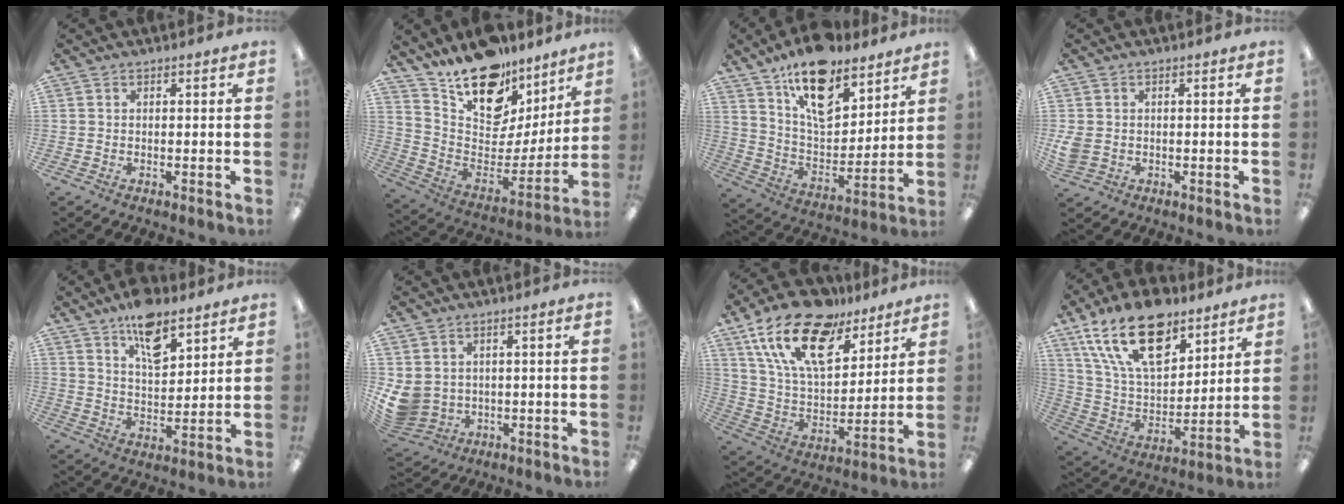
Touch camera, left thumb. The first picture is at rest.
{"total": 19.4, "force": [14.3, 10.1, 8.2], "torque": [-0.138, -0.105, 0.258]}
{"total": 17.6, "force": [12.0, 8.9, 9.4], "torque": [-0.153, -0.069, 0.211]}
{"total": 3.5, "force": [0.0, 3.0, 1.8], "torque": [-0.038, 0.004, 0.000]}
{"total": 11.3, "force": [7.9, 5.2, 6.2], "torque": [-0.095, -0.038, 0.139]}
{"total": 6.5, "force": [1.0, 6.0, 2.3], "torque": [-0.073, -0.008, 0.022]}
{"total": 20.9, "force": [13.3, 10.4, 12.4], "torque": [-0.238, -0.071, 0.239]}
{"total": 21.8, "force": [12.8, 11.5, 13.4], "torque": [-0.250, -0.060, 0.225]}